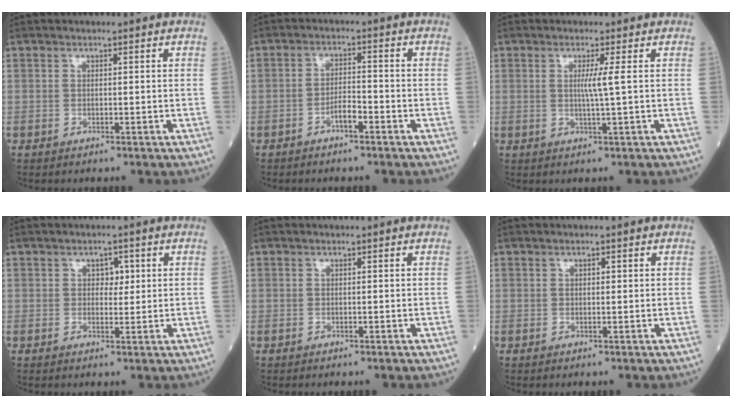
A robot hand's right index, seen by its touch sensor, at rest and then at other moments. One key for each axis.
{"total": 2.9, "fx": -1.8, "fy": 0.7, "fz": 2.2, "tx": -0.034, "ty": 0.005, "tz": -0.035}
{"total": 2.7, "fx": 0.4, "fy": -0.9, "fz": 2.5, "tx": -0.048, "ty": -0.006, "tz": 0.006}
{"total": 2.3, "fx": 0.7, "fy": 1.5, "fz": 1.6, "tx": -0.015, "ty": 0.003, "tz": 0.008}
{"total": 0.0}
{"total": 0.7, "fx": 0.2, "fy": 0.3, "fz": 0.5, "tx": -0.008, "ty": 0.000, "tz": 0.004}